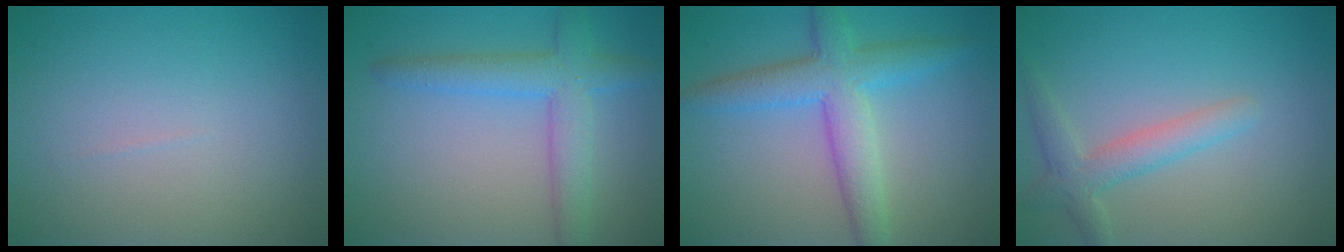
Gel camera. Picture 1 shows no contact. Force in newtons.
{"total": 4.5, "press": 4.5, "slide": 0.2}
{"total": 5.5, "press": 5.5, "slide": 0.1}
{"total": 2.8, "press": 2.8, "slide": 0.3}